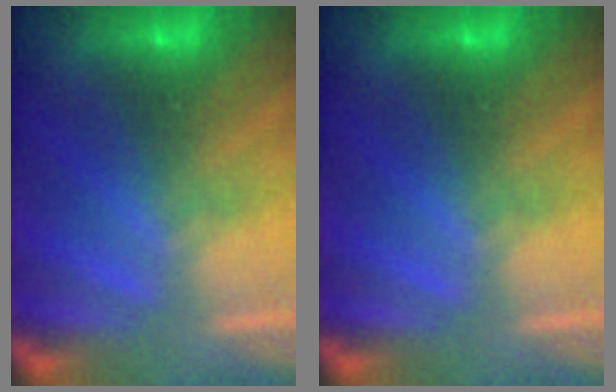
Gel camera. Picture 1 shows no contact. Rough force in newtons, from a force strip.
{"total": 0.0}